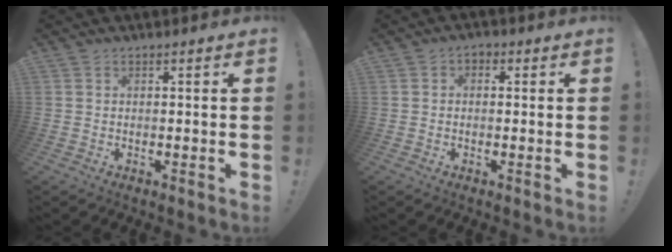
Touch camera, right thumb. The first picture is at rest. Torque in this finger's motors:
{"motor_torque": [0.03, -0.20, 0.01, -0.08, 0.00]}